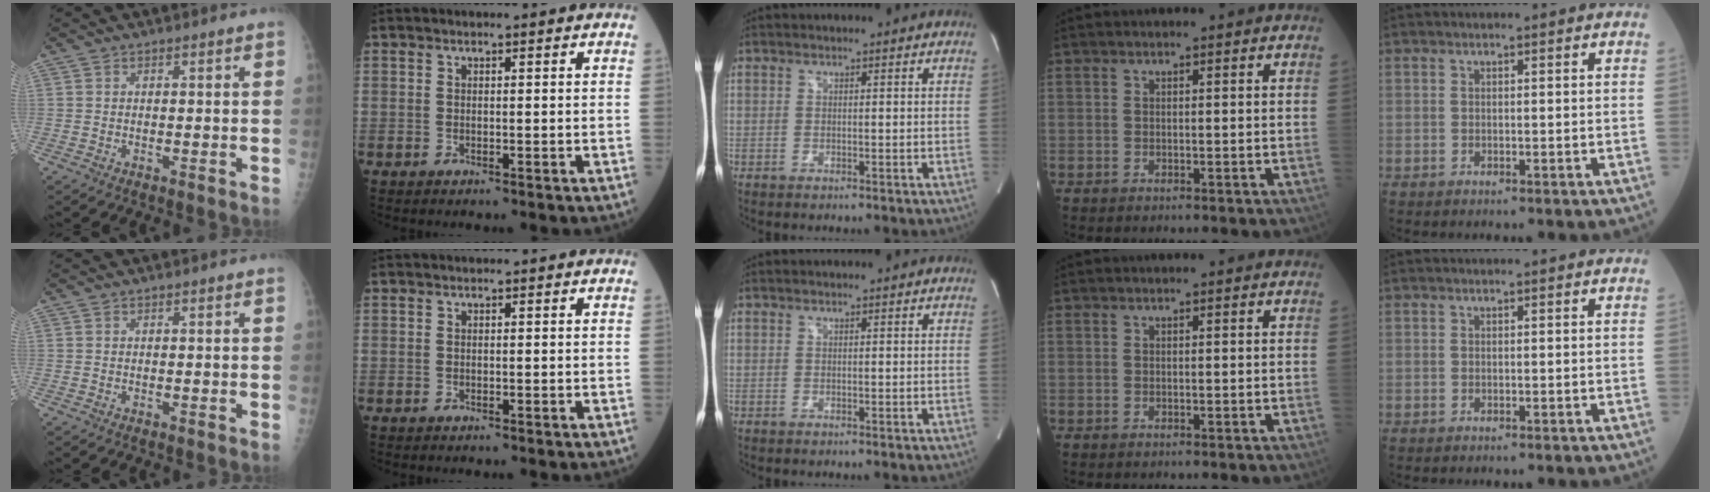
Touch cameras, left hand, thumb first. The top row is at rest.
{}